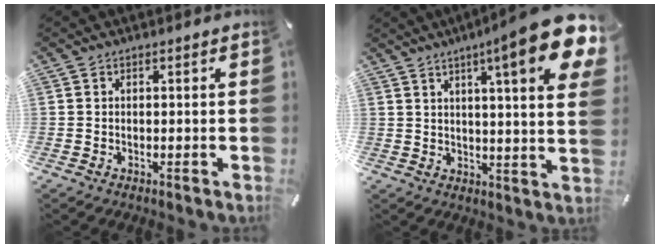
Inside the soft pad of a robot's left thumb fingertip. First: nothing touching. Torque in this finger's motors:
{"motor_torque": [2.53, 2.48, 1.69, -1.08, 0.43]}